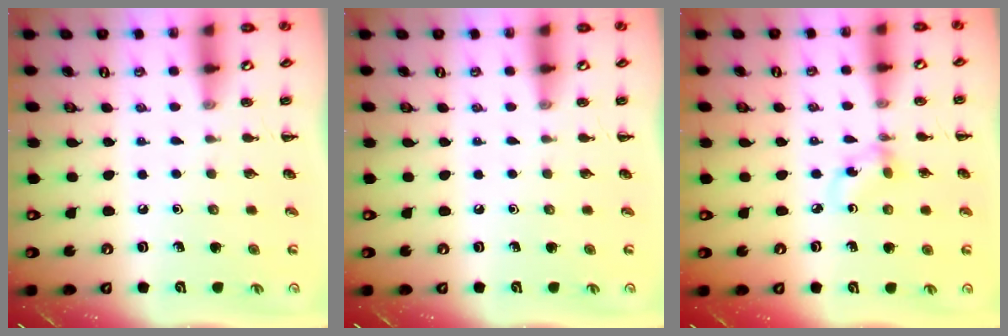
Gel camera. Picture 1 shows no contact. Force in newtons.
{"total": 0.0}
{"total": 3.4, "press": 3.3, "slide": 0.8}